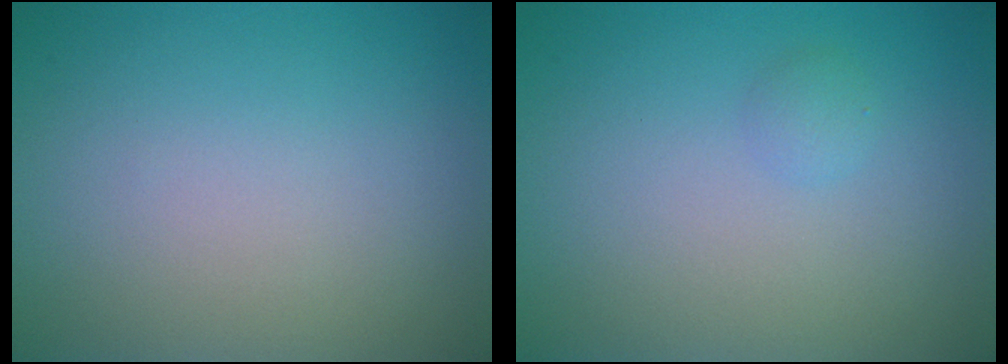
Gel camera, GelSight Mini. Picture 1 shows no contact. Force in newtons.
{"total": 0.8, "press": 0.8, "slide": 0.1}